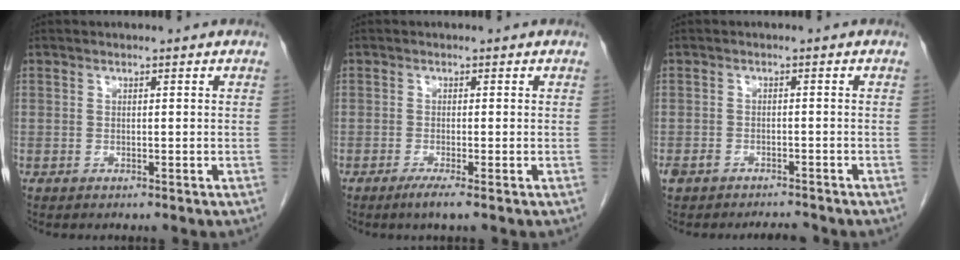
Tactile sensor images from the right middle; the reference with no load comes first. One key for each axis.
{"total": 2.0, "fx": -1.3, "fy": -0.3, "fz": 1.6, "tx": -0.031, "ty": -0.006, "tz": -0.026}
{"total": 3.6, "fx": -3.0, "fy": 1.3, "fz": 1.3, "tx": -0.027, "ty": 0.004, "tz": -0.047}